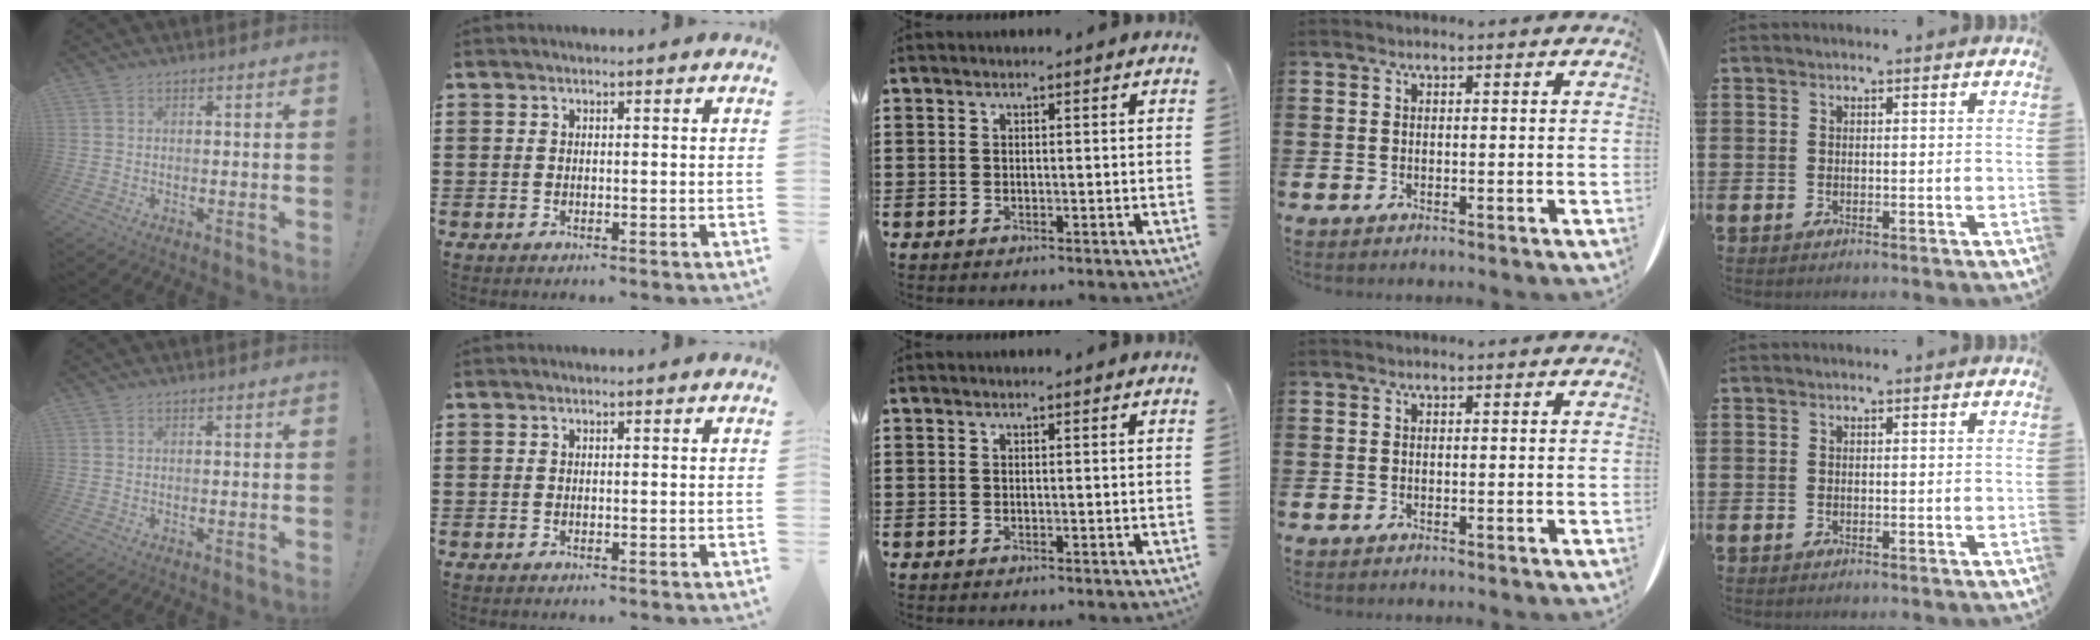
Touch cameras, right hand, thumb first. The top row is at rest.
{}